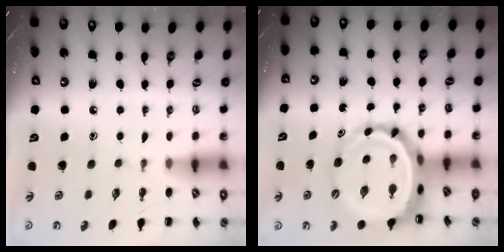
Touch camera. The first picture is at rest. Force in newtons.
{"total": 9.2, "press": 8.7, "slide": 2.8}